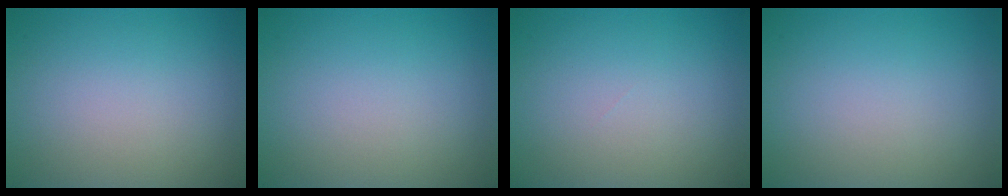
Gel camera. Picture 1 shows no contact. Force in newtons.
{"total": 0.0}
{"total": 0.0}
{"total": 0.0}